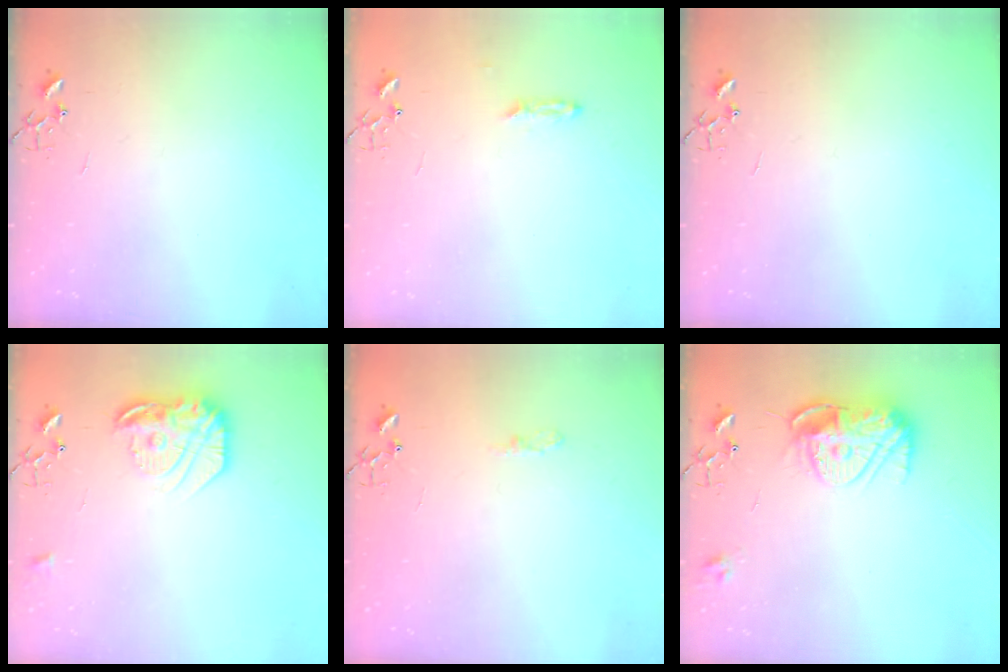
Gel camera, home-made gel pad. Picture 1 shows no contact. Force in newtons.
{"total": 2.3, "press": 2.2, "slide": 0.4}
{"total": 0.0}
{"total": 18.3, "press": 18.2, "slide": 1.3}
{"total": 5.0, "press": 4.9, "slide": 0.6}
{"total": 12.6, "press": 12.6, "slide": 1.1}